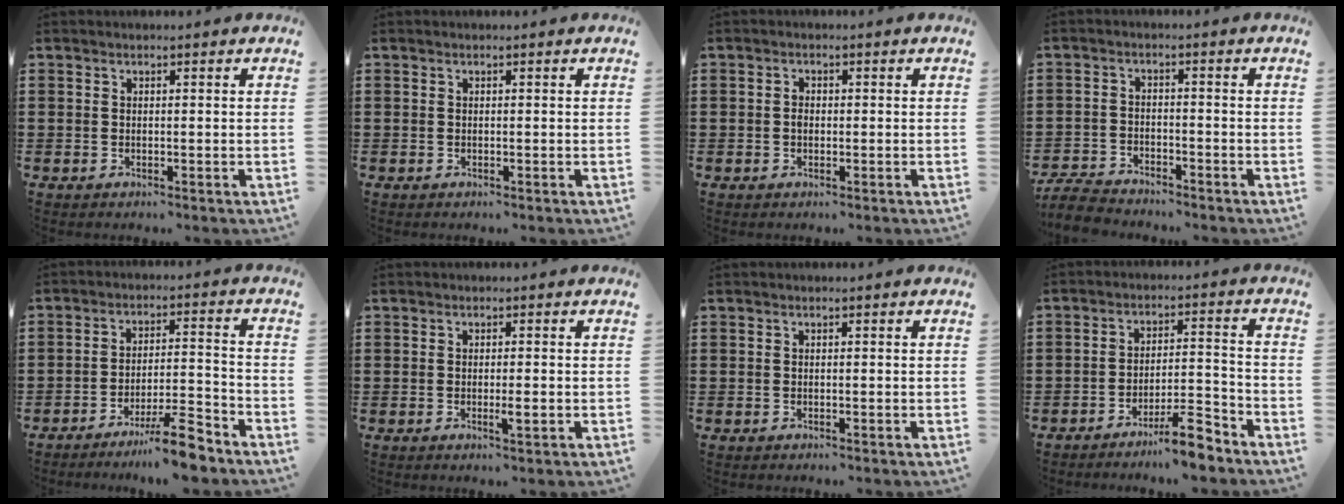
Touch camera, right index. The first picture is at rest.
{"total": 0.0}
{"total": 1.2, "force": [-0.1, 0.7, 0.9], "torque": [-0.020, 0.002, -0.003]}
{"total": 4.4, "force": [-4.3, 0.8, 0.8], "torque": [-0.034, -0.003, -0.093]}
{"total": 8.2, "force": [-6.8, 0.6, 4.5], "torque": [-0.066, 0.013, -0.123]}
{"total": 2.0, "force": [-0.6, 0.4, 1.9], "torque": [-0.038, -0.004, -0.012]}
{"total": 0.0}
{"total": 7.4, "force": [-6.4, 0.9, 3.7], "torque": [-0.053, 0.015, -0.116]}